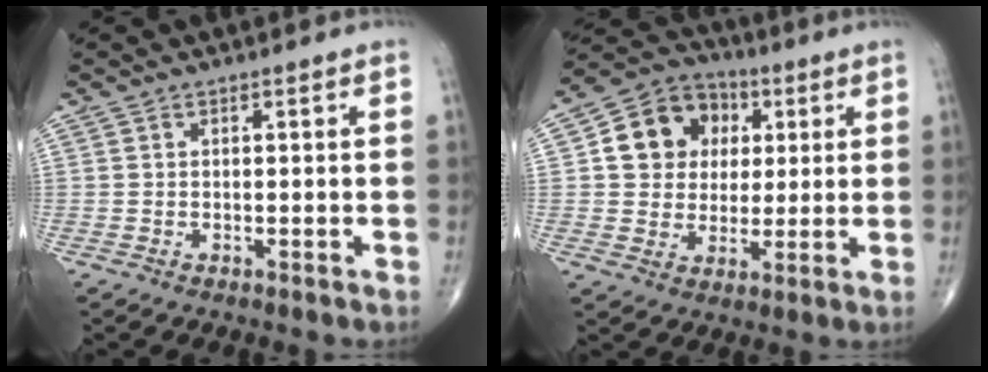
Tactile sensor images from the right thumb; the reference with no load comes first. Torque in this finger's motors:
{"motor_torque": [0.40, 2.38, 0.92, 0.23, 0.05]}